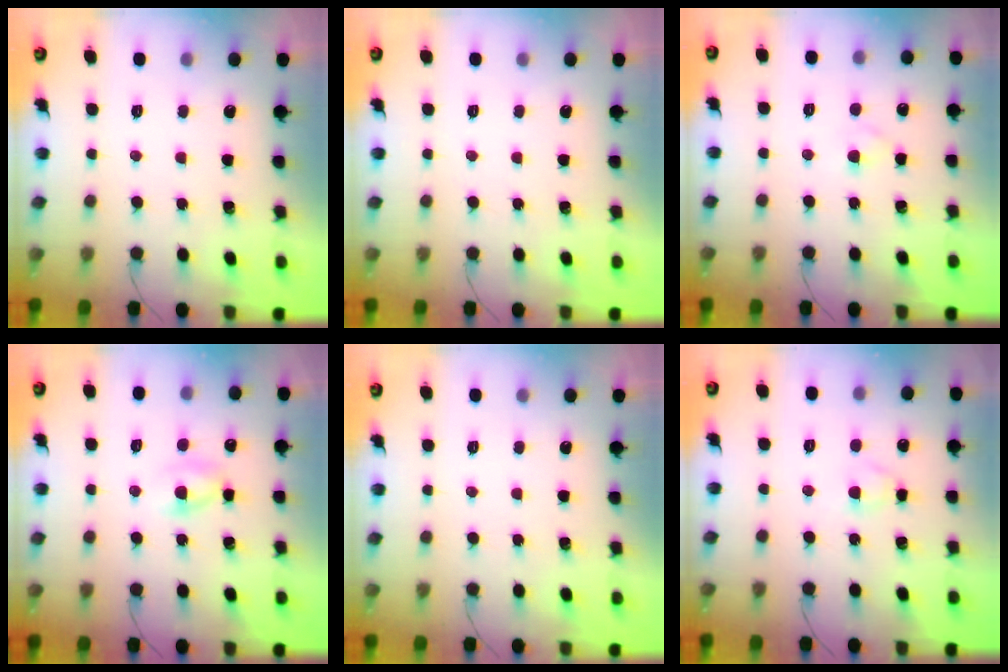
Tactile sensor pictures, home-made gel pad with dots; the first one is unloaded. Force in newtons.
{"total": 0.0}
{"total": 2.1, "press": 1.8, "slide": 1.1}
{"total": 3.2, "press": 3.0, "slide": 1.1}
{"total": 0.0}
{"total": 2.9, "press": 2.7, "slide": 1.1}